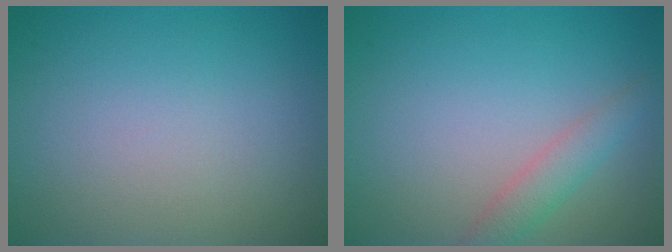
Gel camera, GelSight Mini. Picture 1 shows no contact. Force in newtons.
{"total": 2.2, "press": 2.2, "slide": 0.1}